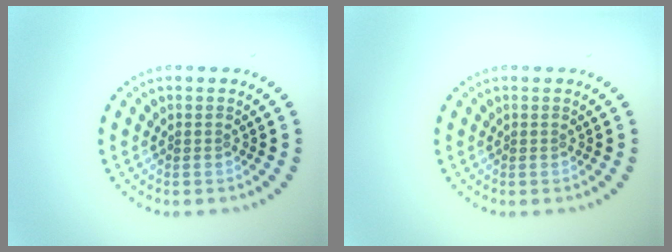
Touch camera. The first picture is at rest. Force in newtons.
{"total": 0.0}